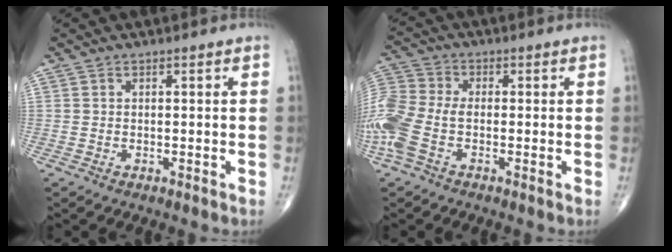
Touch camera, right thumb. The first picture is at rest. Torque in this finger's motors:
{"motor_torque": [0.18, 0.15, 0.64, 0.10, 0.08]}